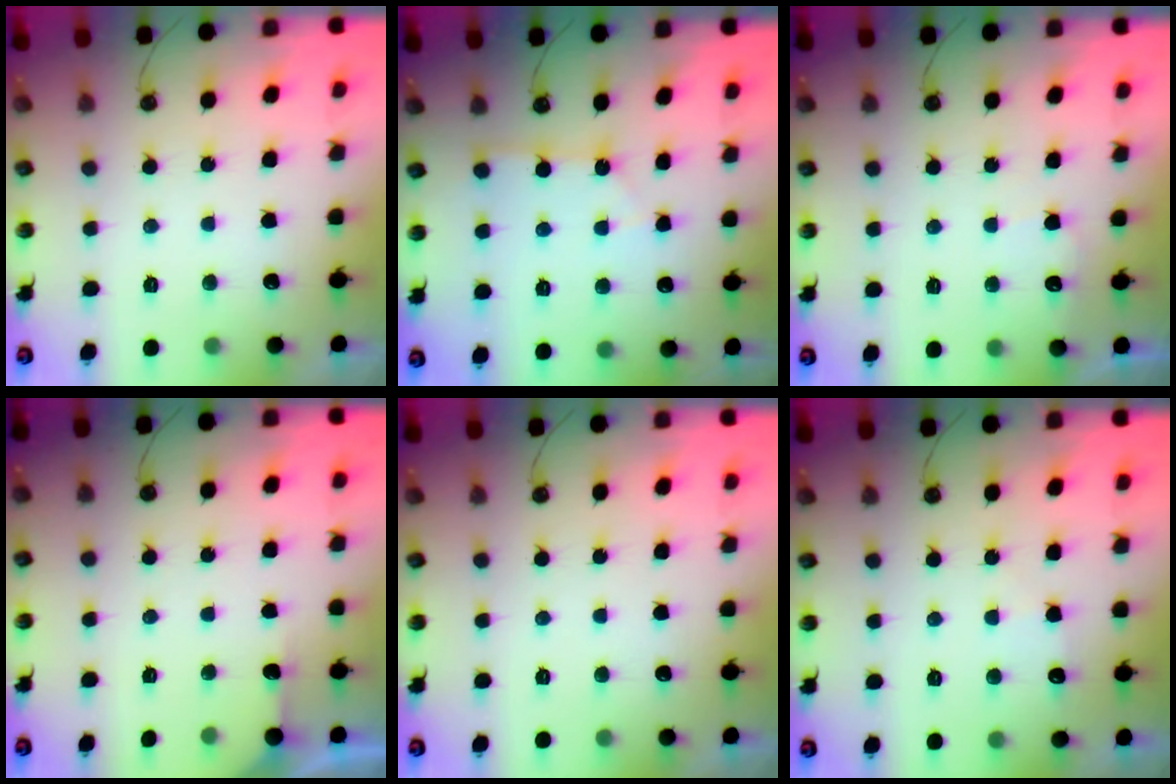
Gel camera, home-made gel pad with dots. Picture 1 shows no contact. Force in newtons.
{"total": 3.5, "press": 3.4, "slide": 0.6}
{"total": 3.0, "press": 3.0, "slide": 0.3}
{"total": 2.5, "press": 2.5, "slide": 0.2}
{"total": 0.0}
{"total": 4.9, "press": 4.9, "slide": 0.7}